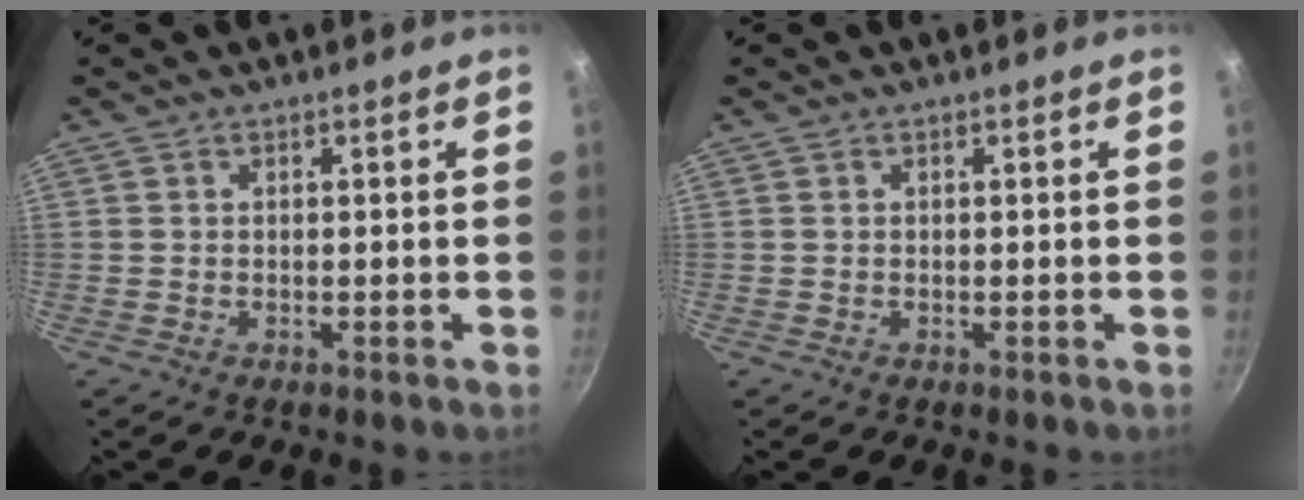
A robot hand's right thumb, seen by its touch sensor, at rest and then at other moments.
{"total": 0.0}